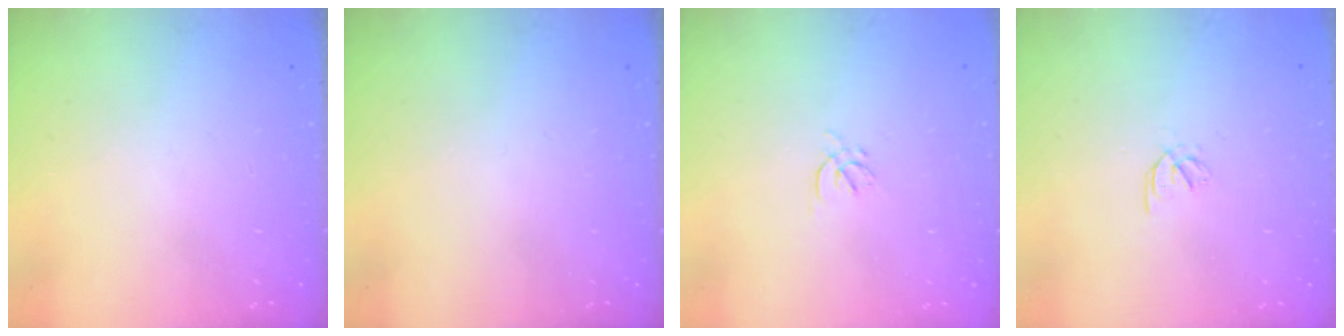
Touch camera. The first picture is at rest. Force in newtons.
{"total": 0.0}
{"total": 1.7, "press": 1.6, "slide": 0.6}
{"total": 1.7, "press": 1.6, "slide": 0.6}